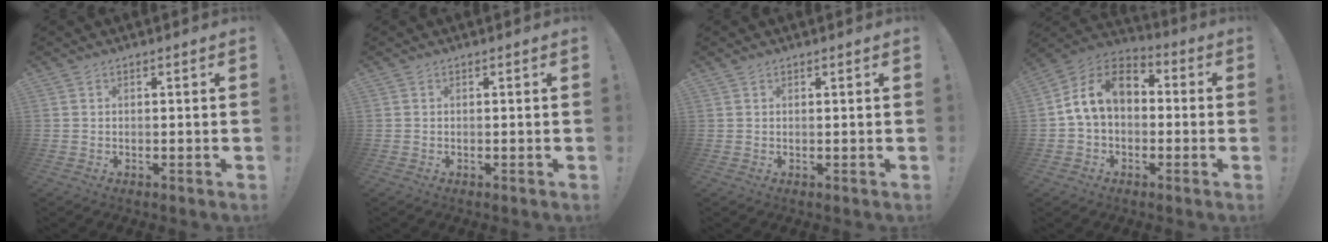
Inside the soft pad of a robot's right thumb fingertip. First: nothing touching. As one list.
[{"total": 0.0}, {"total": 0.0}, {"total": 13.4, "force": [2.2, 9.4, 9.3], "torque": [-0.159, 0.015, 0.043]}]